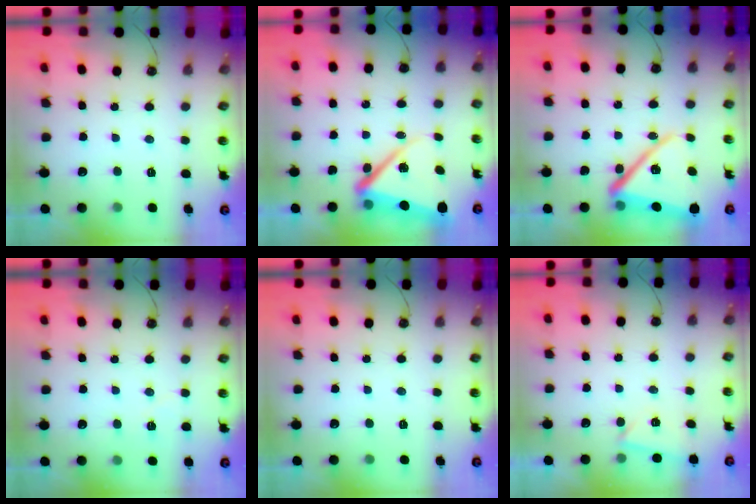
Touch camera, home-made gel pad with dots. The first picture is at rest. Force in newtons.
{"total": 12.0, "press": 11.9, "slide": 1.5}
{"total": 18.4, "press": 18.3, "slide": 2.2}
{"total": 3.9, "press": 3.7, "slide": 1.3}
{"total": 0.0}
{"total": 2.9, "press": 2.8, "slide": 0.6}